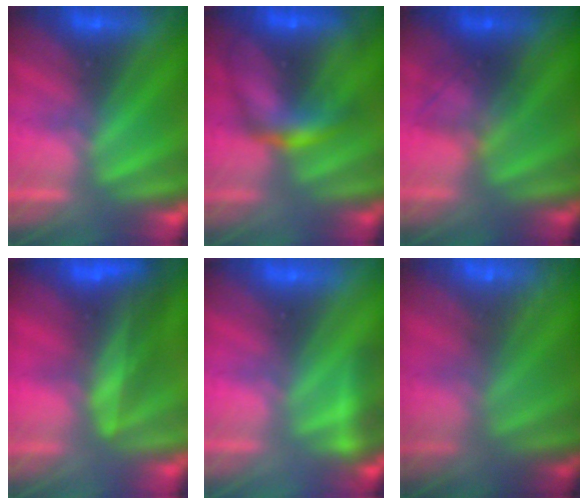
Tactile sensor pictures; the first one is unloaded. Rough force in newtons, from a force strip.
{"total": 7.7}
{"total": 2.0}
{"total": 6.9}
{"total": 2.5}
{"total": 7.8}